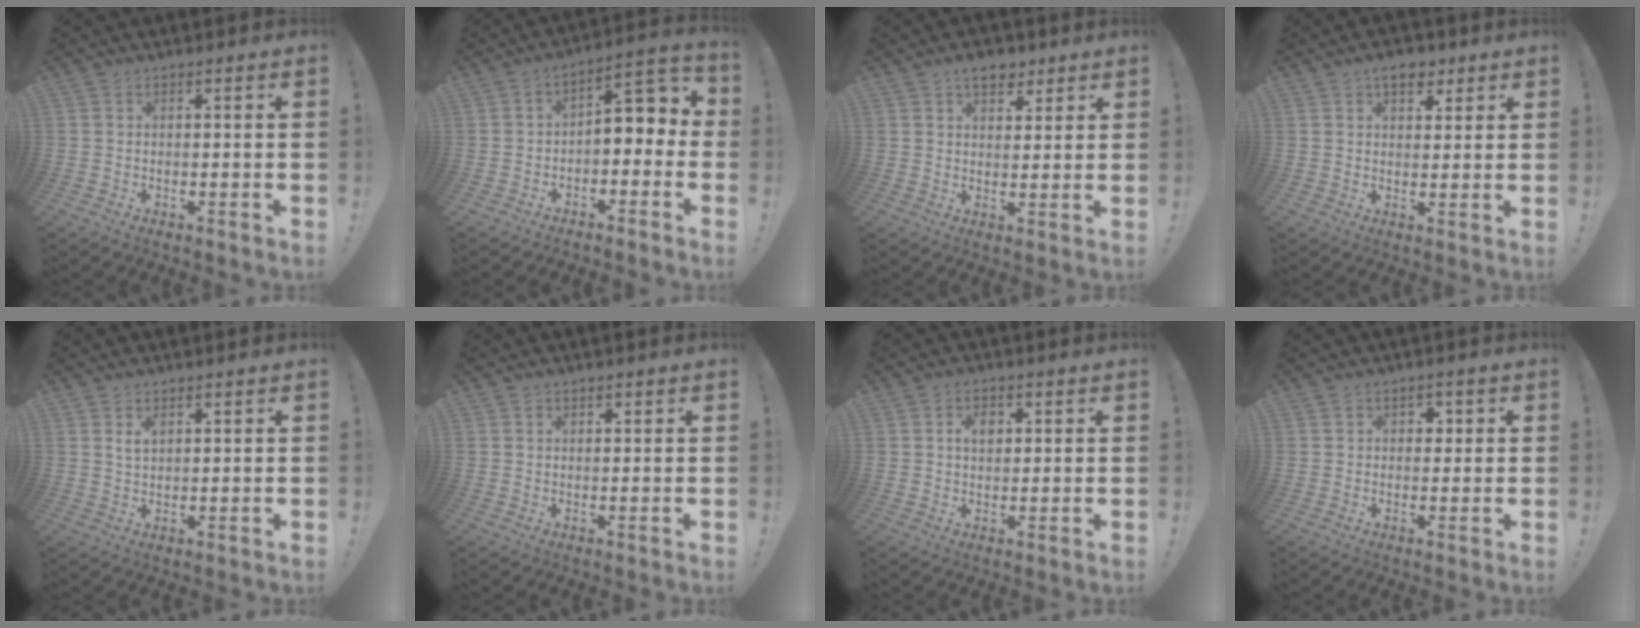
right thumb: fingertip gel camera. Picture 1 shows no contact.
{"total": 5.9, "force": [-0.4, 3.6, 4.6], "torque": [-0.054, -0.007, -0.008]}
{"total": 6.5, "force": [4.3, 4.0, 2.9], "torque": [-0.024, -0.017, 0.073]}
{"total": 6.4, "force": [3.9, 3.9, 3.2], "torque": [-0.027, -0.013, 0.066]}
{"total": 2.4, "force": [1.3, 1.2, 1.6], "torque": [-0.025, -0.003, 0.023]}
{"total": 0.8, "force": [0.6, 0.5, 0.3], "torque": [0.001, -0.002, 0.011]}
{"total": 3.8, "force": [0.8, 2.6, 2.6], "torque": [-0.040, 0.004, 0.010]}
{"total": 2.3, "force": [0.3, 2.2, 0.8], "torque": [0.003, 0.001, -0.001]}